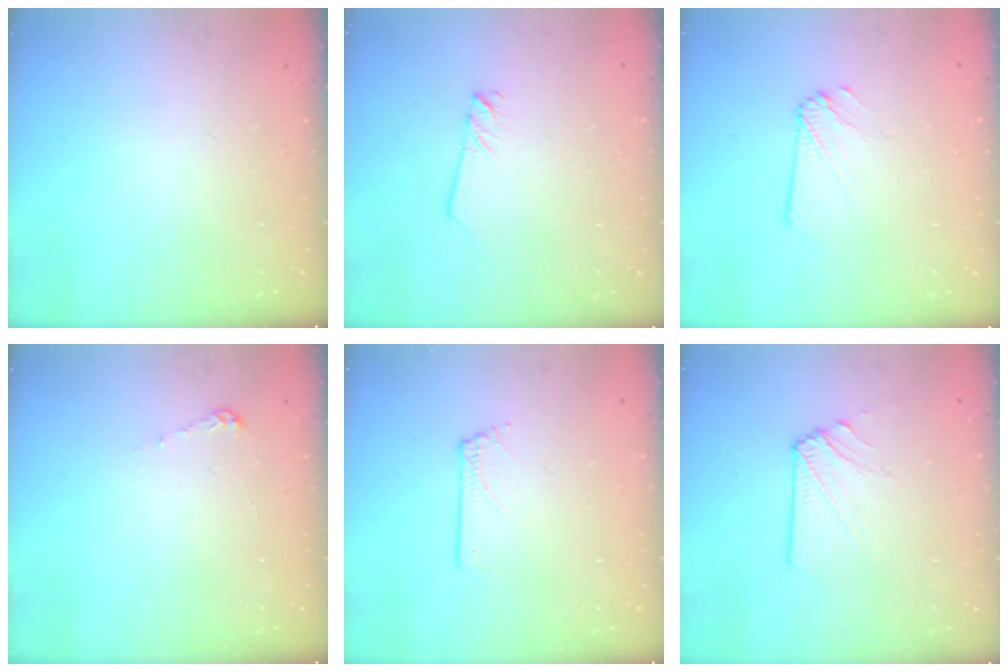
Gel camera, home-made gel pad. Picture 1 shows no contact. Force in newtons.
{"total": 2.0, "press": 2.0, "slide": 0.1}
{"total": 2.2, "press": 2.2, "slide": 0.1}
{"total": 3.9, "press": 3.9, "slide": 0.3}
{"total": 0.6, "press": 0.6, "slide": 0.1}
{"total": 2.9, "press": 2.8, "slide": 0.5}